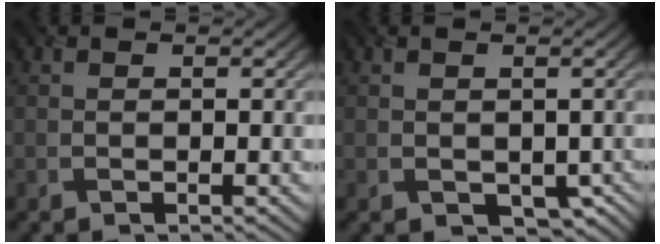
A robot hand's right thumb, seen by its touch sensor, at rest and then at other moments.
{"total": 2.3, "force": [-0.6, 1.9, 1.2], "torque": [-0.027, -0.014, -0.010]}